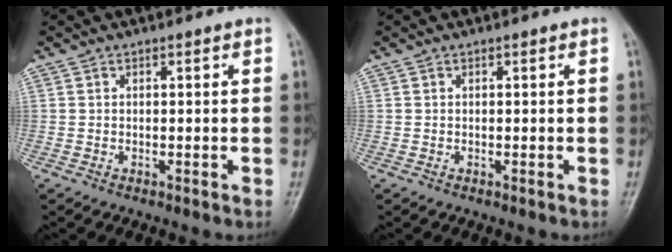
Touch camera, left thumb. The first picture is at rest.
{"total": 0.0}